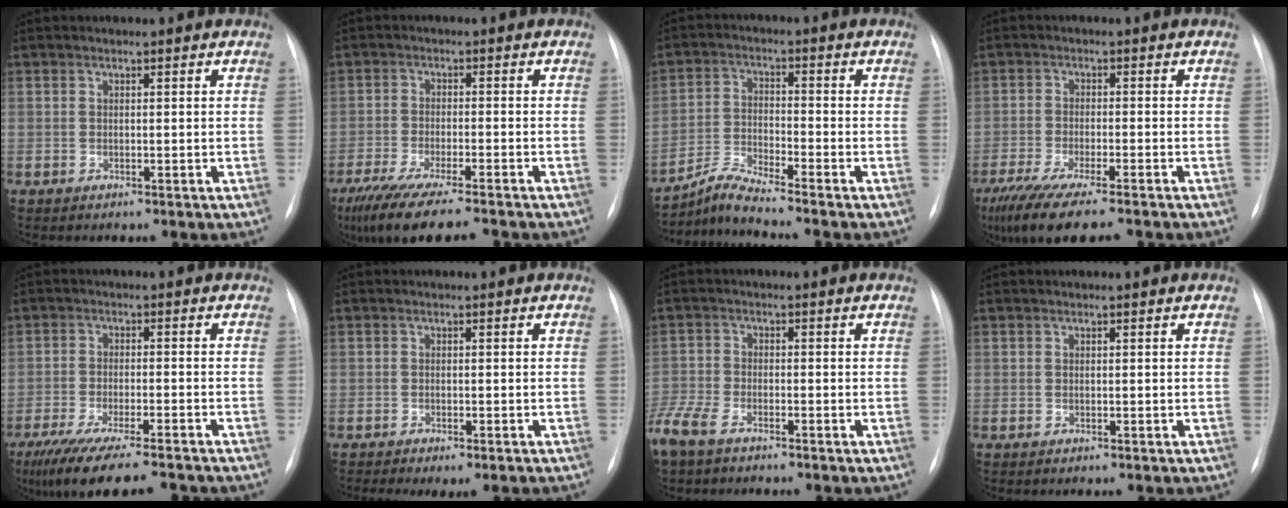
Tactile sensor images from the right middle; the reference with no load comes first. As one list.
[{"total": 12.5, "force": [-10.0, 1.1, 7.3], "torque": [-0.125, -0.035, -0.164]}, {"total": 5.3, "force": [-5.0, -1.6, 0.8], "torque": [-0.033, -0.017, -0.098]}, {"total": 11.6, "force": [-9.1, 1.3, 7.2], "torque": [-0.123, -0.030, -0.150]}, {"total": 15.1, "force": [-12.4, 1.9, 8.4], "torque": [-0.139, -0.035, -0.193]}, {"total": 6.4, "force": [-5.3, 1.2, 3.4], "torque": [-0.039, -0.002, -0.072]}, {"total": 8.0, "force": [-6.0, 3.0, 4.3], "torque": [-0.099, -0.010, -0.117]}, {"total": 0.0}]